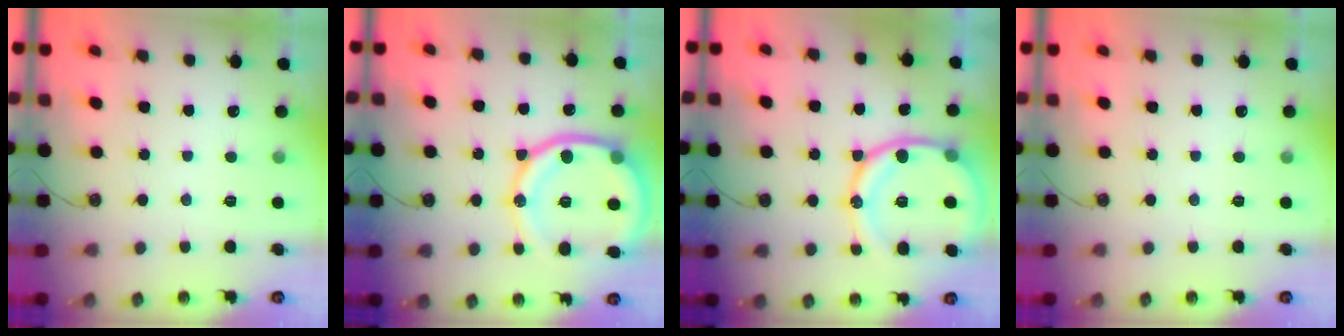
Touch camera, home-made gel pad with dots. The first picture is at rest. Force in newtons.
{"total": 19.2, "press": 19.1, "slide": 1.9}
{"total": 19.0, "press": 18.9, "slide": 1.9}
{"total": 0.0}